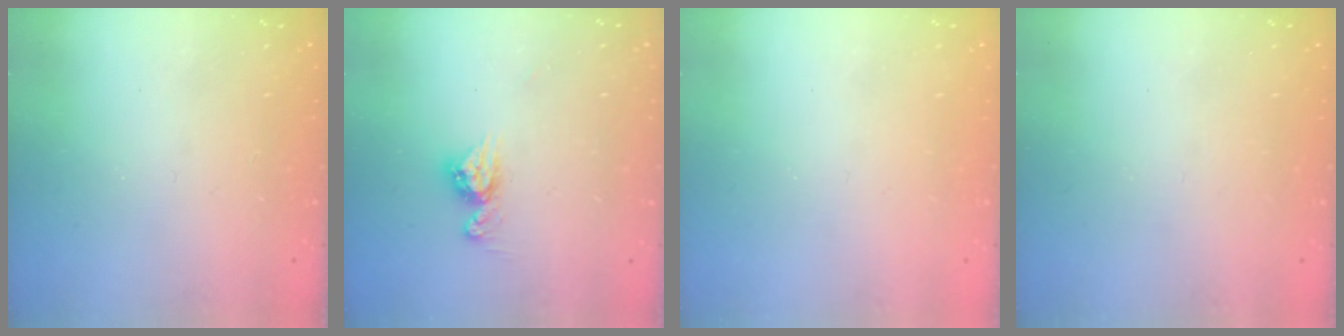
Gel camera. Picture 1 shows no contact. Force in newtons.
{"total": 8.5, "press": 8.4, "slide": 0.8}
{"total": 0.0}
{"total": 0.0}